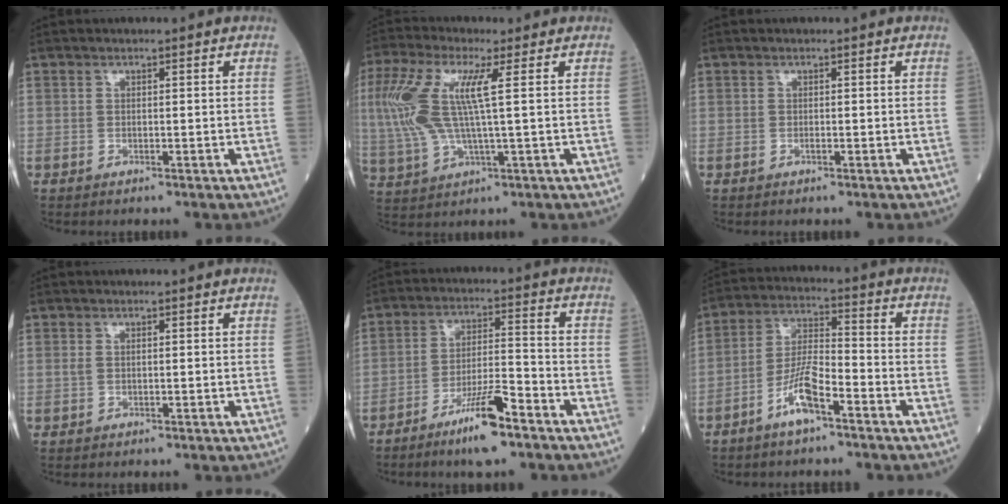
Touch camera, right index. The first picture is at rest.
{"total": 12.0, "force": [2.3, 2.2, 11.6], "torque": [-0.281, 0.018, 0.042]}
{"total": 0.0}
{"total": 0.9, "force": [0.2, 0.4, 0.8], "torque": [-0.024, 0.006, 0.006]}
{"total": 9.4, "force": [-6.3, 0.8, 6.9], "torque": [-0.123, -0.011, -0.114]}
{"total": 7.7, "force": [-4.5, 1.4, 6.1], "torque": [-0.123, 0.006, -0.087]}